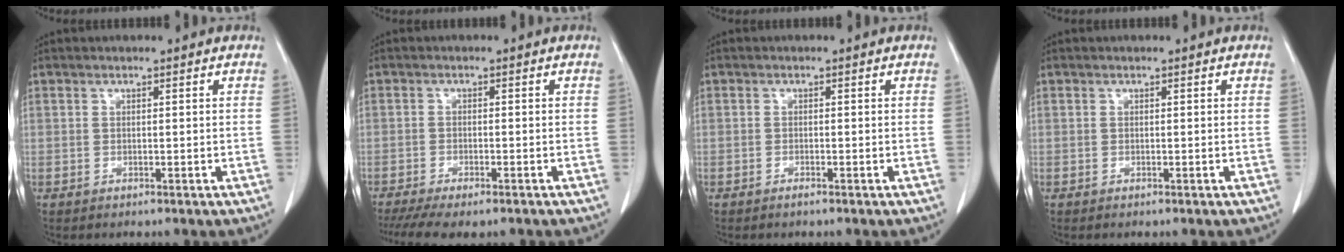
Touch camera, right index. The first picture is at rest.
{"total": 10.0, "force": [-8.0, 2.4, 5.4], "torque": [-0.082, -0.006, -0.119]}
{"total": 0.6, "force": [-0.5, 0.0, 0.3], "torque": [-0.009, -0.002, -0.008]}
{"total": 0.0}